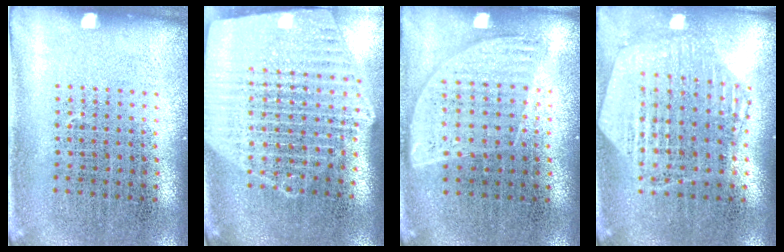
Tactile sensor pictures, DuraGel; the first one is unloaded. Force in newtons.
{"total": 2.6, "press": 2.2, "slide": 1.3}
{"total": 0.9, "press": 0.8, "slide": 0.4}
{"total": 1.2, "press": 1.2, "slide": 0.2}